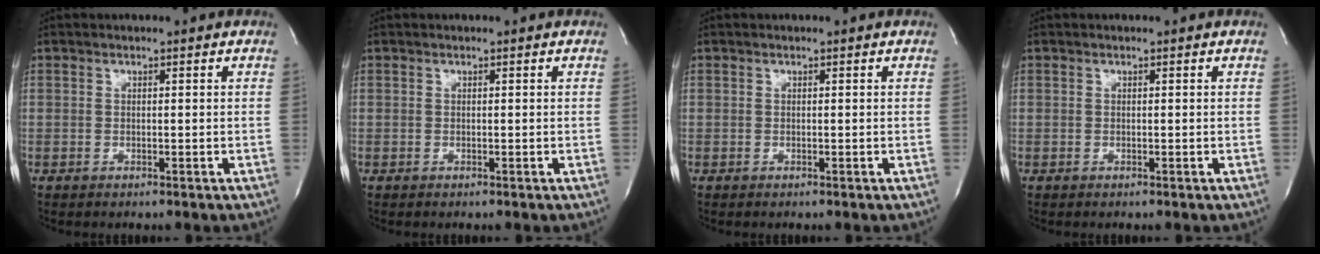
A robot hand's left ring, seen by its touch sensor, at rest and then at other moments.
{"total": 0.0}
{"total": 0.0}
{"total": 0.0}